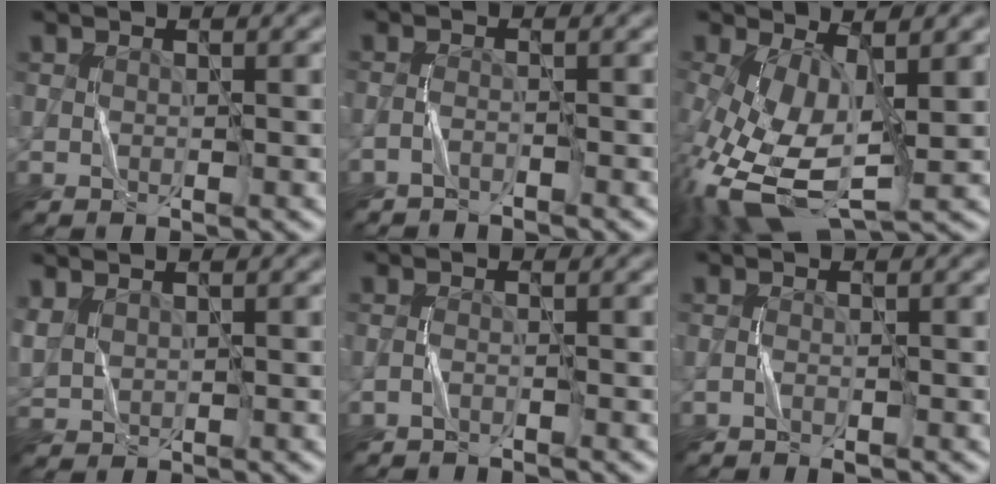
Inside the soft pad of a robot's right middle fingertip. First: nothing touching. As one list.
[{"total": 1.3, "force": [-1.3, 0.1, 0.3], "torque": [-0.006, -0.001, -0.028]}, {"total": 9.7, "force": [-1.9, 4.9, 8.2], "torque": [-0.190, -0.017, -0.032]}, {"total": 1.7, "force": [1.2, 0.9, 0.9], "torque": [-0.027, 0.006, 0.033]}, {"total": 1.0, "force": [-1.0, 0.0, 0.3], "torque": [-0.007, 0.002, -0.022]}, {"total": 1.1, "force": [-0.9, 0.2, 0.7], "torque": [-0.016, 0.002, -0.019]}]